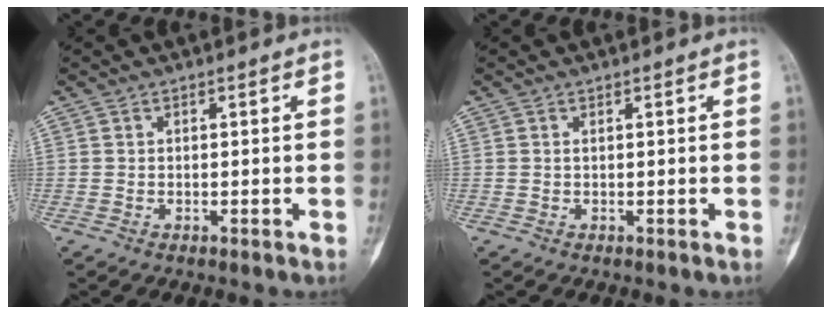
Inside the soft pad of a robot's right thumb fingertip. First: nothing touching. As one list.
[{"total": 0.0}]